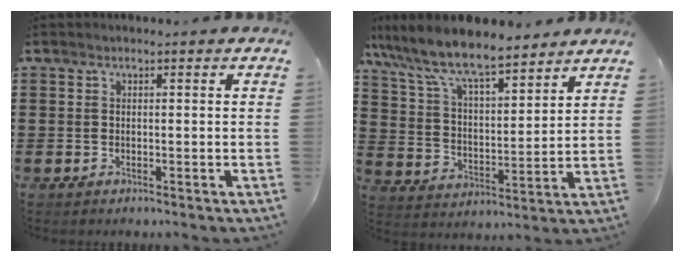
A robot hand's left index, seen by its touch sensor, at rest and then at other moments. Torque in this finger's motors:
{"motor_torque": [2.14, 0.00, 1.05, 0.21]}